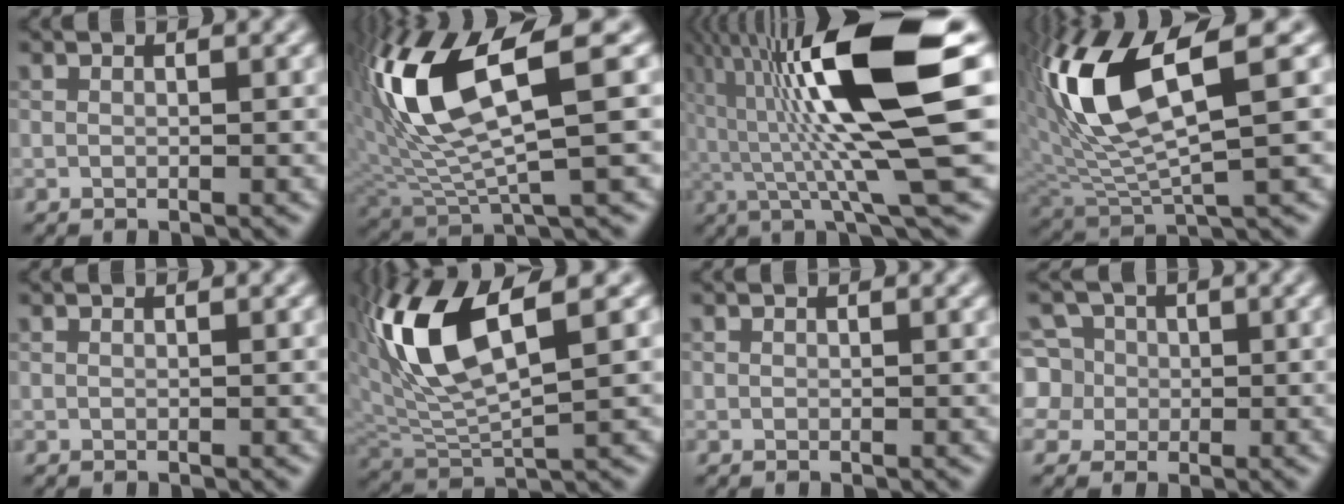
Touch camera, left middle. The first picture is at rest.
{"total": 9.9, "force": [2.5, 2.7, 9.1], "torque": [-0.194, 0.008, 0.063]}
{"total": 13.3, "force": [2.2, 2.2, 13.0], "torque": [-0.224, 0.015, 0.043]}
{"total": 8.9, "force": [2.4, 2.8, 8.1], "torque": [-0.182, 0.008, 0.058]}
{"total": 0.0}
{"total": 8.3, "force": [2.7, 3.1, 7.3], "torque": [-0.158, 0.008, 0.059]}
{"total": 0.0}
{"total": 6.1, "force": [1.6, 5.6, 1.8], "torque": [-0.043, 0.035, 0.010]}